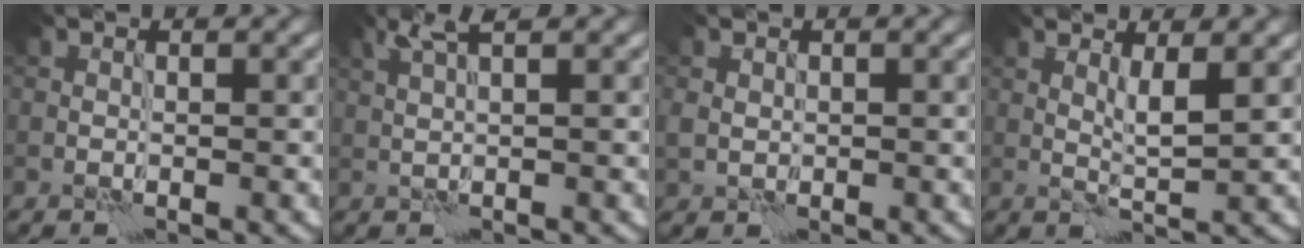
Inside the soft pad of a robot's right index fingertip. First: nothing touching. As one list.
[{"total": 2.6, "force": [1.5, 0.2, 2.1], "torque": [-0.041, 0.004, 0.030]}, {"total": 1.3, "force": [0.3, 1.1, 0.6], "torque": [-0.013, -0.001, 0.006]}, {"total": 2.0, "force": [1.0, 0.1, 1.8], "torque": [-0.033, -0.004, 0.019]}]